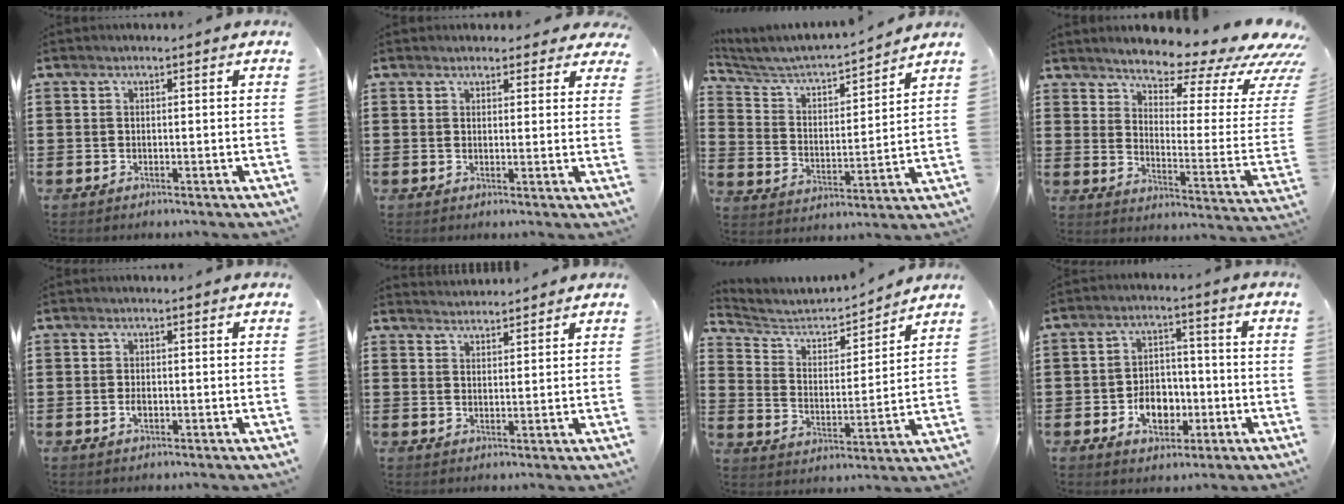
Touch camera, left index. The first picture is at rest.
{"total": 2.5, "force": [2.3, 0.8, 0.5], "torque": [-0.007, -0.003, 0.042]}
{"total": 4.6, "force": [4.3, 0.7, 1.5], "torque": [-0.053, -0.035, 0.063]}
{"total": 8.2, "force": [7.7, 1.0, 2.5], "torque": [-0.059, -0.085, 0.126]}
{"total": 1.2, "force": [-0.3, 0.5, 1.1], "torque": [-0.021, -0.001, -0.005]}
{"total": 2.4, "force": [2.3, -0.1, -0.4], "torque": [0.001, -0.005, 0.045]}
{"total": 4.1, "force": [3.8, 1.2, 1.1], "torque": [-0.048, -0.033, 0.055]}
{"total": 6.1, "force": [-2.1, 4.3, 3.8], "torque": [-0.054, 0.006, -0.040]}